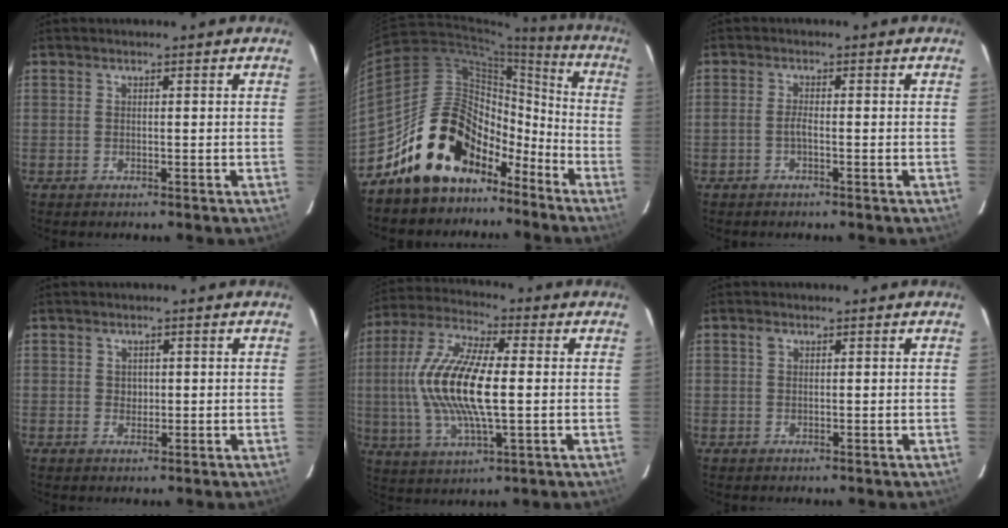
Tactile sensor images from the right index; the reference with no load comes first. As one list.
[{"total": 18.2, "force": [-12.7, 10.9, 7.3], "torque": [-0.135, 0.049, -0.199]}, {"total": 1.4, "force": [-0.7, 0.2, 1.2], "torque": [-0.025, 0.003, -0.017]}, {"total": 1.4, "force": [0.2, 1.4, 0.3], "torque": [-0.002, 0.002, 0.002]}, {"total": 16.9, "force": [0.0, 5.4, 16.0], "torque": [-0.328, 0.004, -0.005]}, {"total": 1.0, "force": [0.4, 0.7, 0.6], "torque": [-0.013, 0.003, 0.007]}]